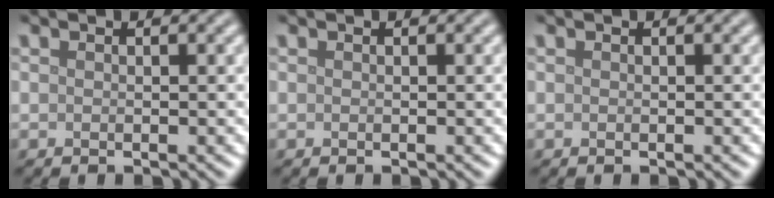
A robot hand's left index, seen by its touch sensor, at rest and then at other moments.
{"total": 0.0}
{"total": 0.0}